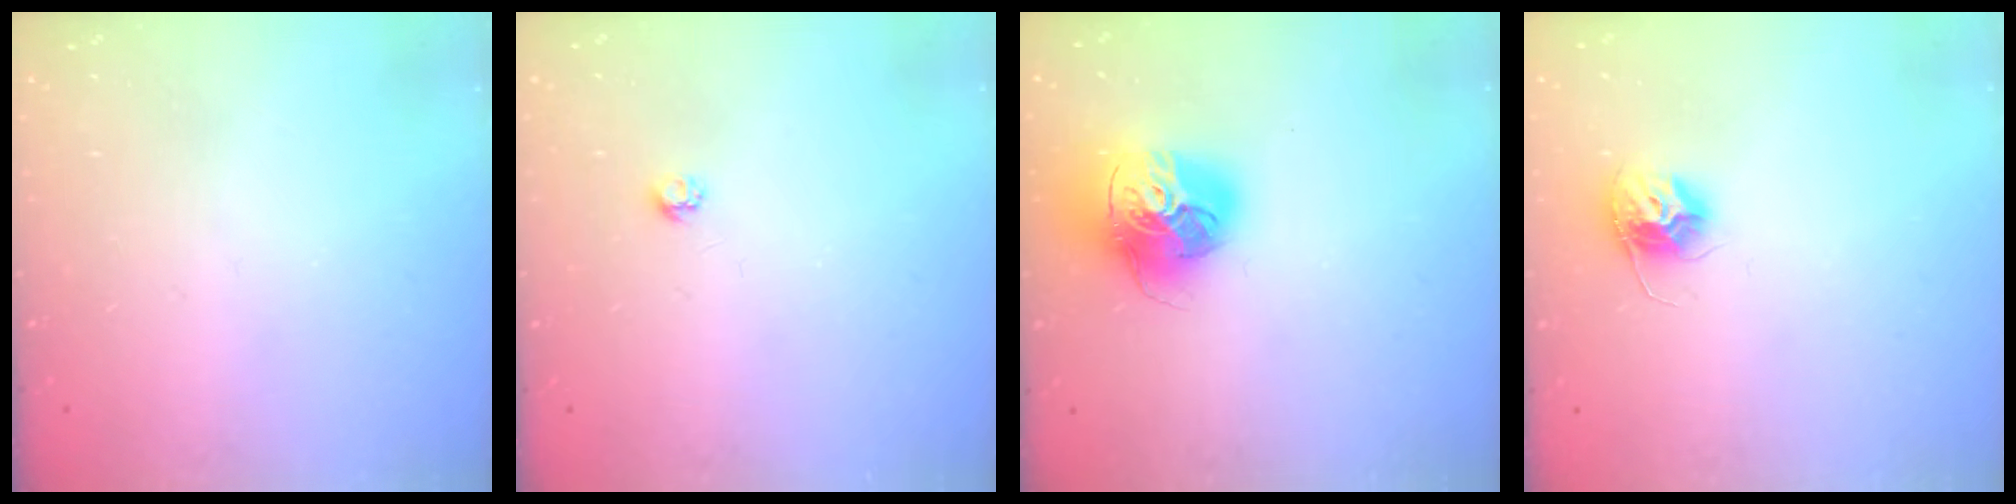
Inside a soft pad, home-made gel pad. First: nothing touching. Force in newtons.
{"total": 2.7, "press": 2.7, "slide": 0.4}
{"total": 17.5, "press": 17.3, "slide": 2.0}
{"total": 10.1, "press": 10.1, "slide": 0.7}